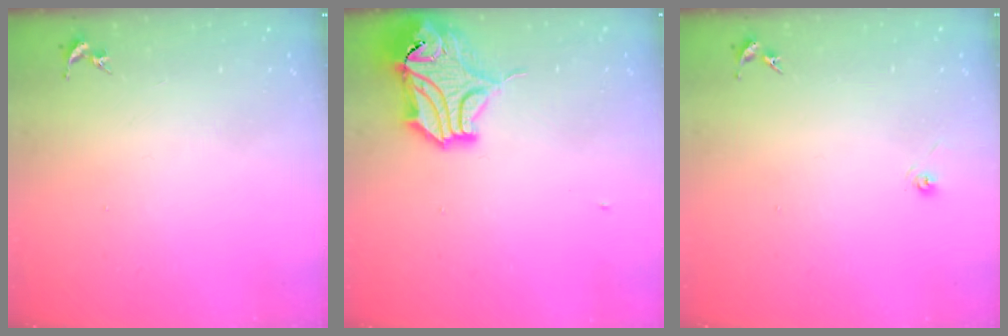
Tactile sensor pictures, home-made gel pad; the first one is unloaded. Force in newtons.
{"total": 16.0, "press": 15.9, "slide": 2.1}
{"total": 3.3, "press": 2.8, "slide": 1.7}